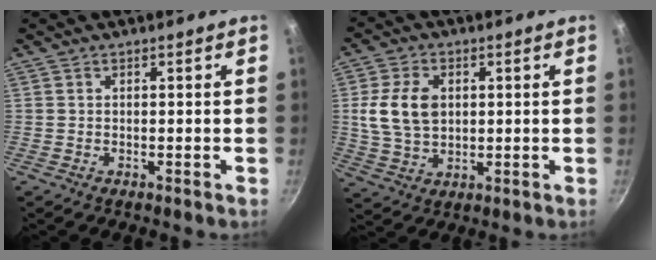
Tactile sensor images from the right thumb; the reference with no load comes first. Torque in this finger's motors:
{"motor_torque": [0.41, 1.85, 0.60, -0.53, 0.09]}